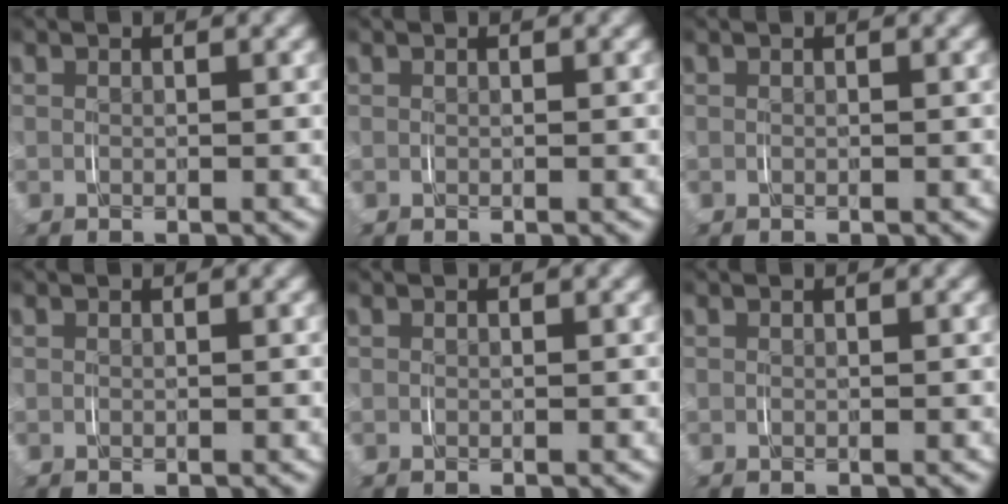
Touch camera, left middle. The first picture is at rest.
{"total": 0.0}
{"total": 0.0}
{"total": 0.0}
{"total": 0.0}
{"total": 0.0}